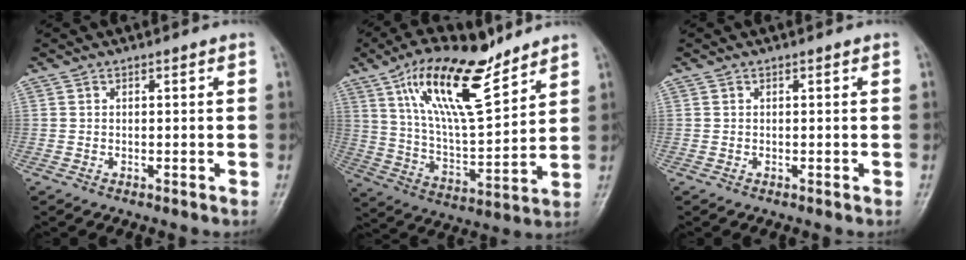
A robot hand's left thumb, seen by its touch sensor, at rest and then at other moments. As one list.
[{"total": 18.4, "force": [11.4, 6.3, 13.1], "torque": [-0.207, -0.052, 0.215]}, {"total": 0.0}]